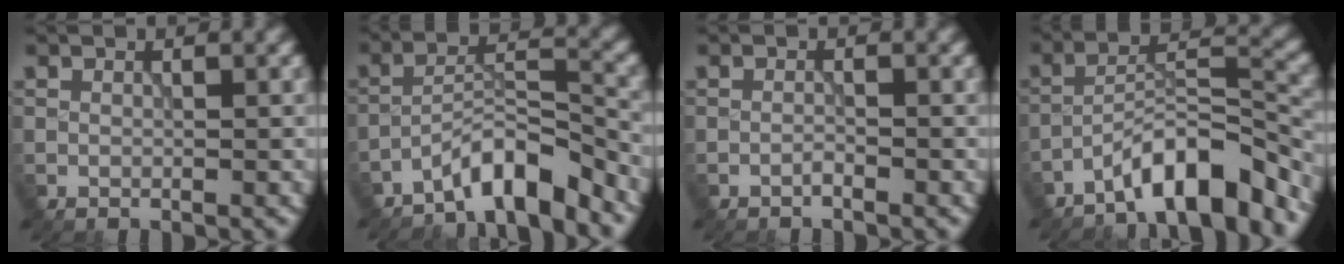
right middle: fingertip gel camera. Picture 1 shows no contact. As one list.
[{"total": 5.9, "force": [-4.8, 1.1, 3.2], "torque": [-0.046, 0.009, -0.089]}, {"total": 0.6, "force": [-0.5, 0.0, 0.2], "torque": [-0.002, 0.003, -0.013]}, {"total": 7.6, "force": [-5.7, 1.7, 4.7], "torque": [-0.072, 0.014, -0.099]}]